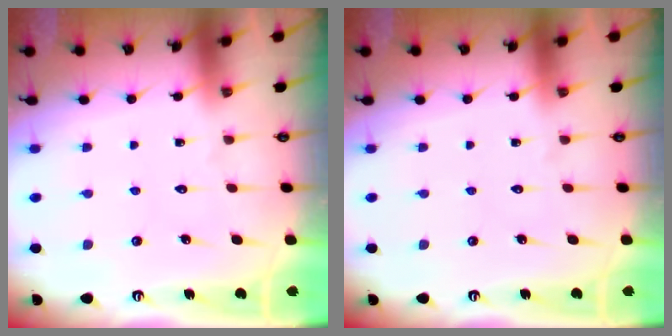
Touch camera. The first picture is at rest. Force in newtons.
{"total": 0.0}